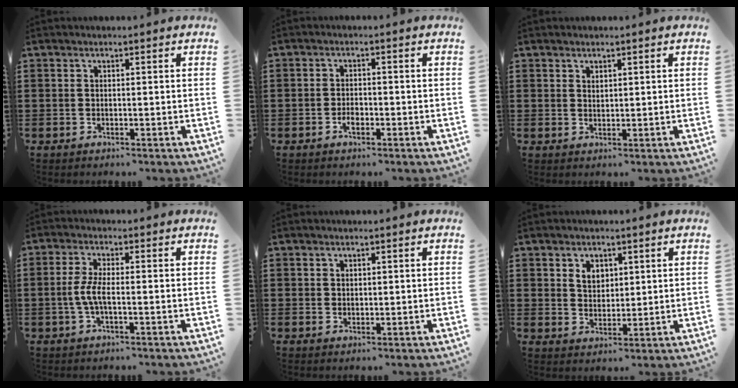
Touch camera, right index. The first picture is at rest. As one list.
[{"total": 1.9, "force": [-0.9, 0.9, 1.4], "torque": [-0.027, 0.001, -0.016]}, {"total": 1.2, "force": [1.1, 0.4, 0.1], "torque": [-0.004, 0.000, 0.023]}, {"total": 4.0, "force": [-0.8, 0.8, 3.8], "torque": [-0.098, -0.010, -0.025]}, {"total": 0.9, "force": [0.7, 0.6, 0.3], "torque": [-0.008, 0.001, 0.014]}, {"total": 3.5, "force": [1.7, 2.6, 1.6], "torque": [-0.042, 0.009, 0.032]}]